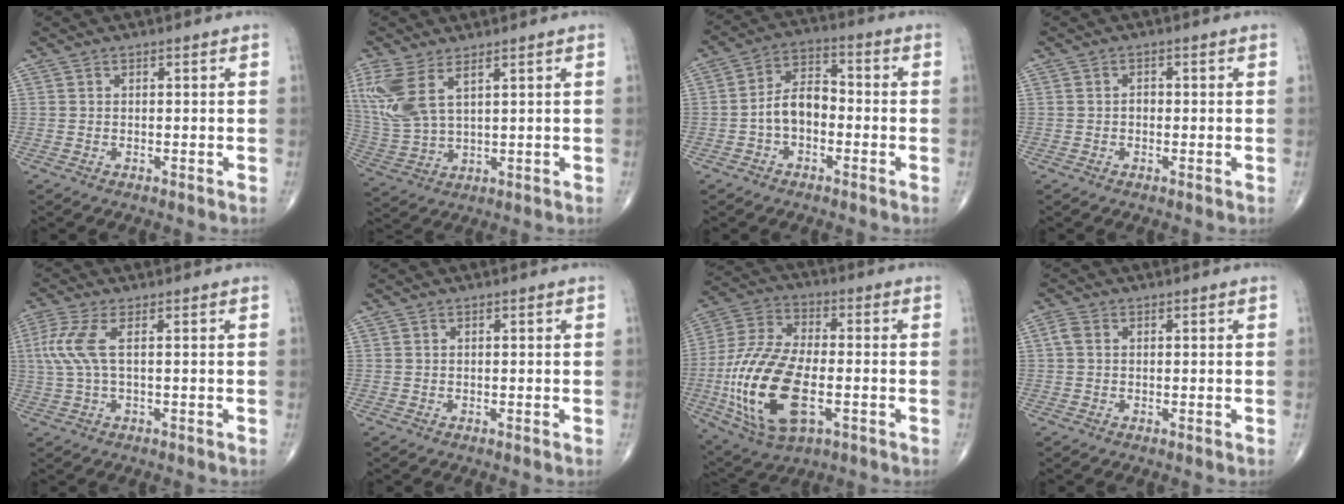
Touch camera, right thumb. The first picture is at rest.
{"total": 10.8, "force": [5.1, 4.6, 8.4], "torque": [-0.209, -0.013, 0.117]}
{"total": 7.6, "force": [-1.8, 4.8, 5.6], "torque": [-0.083, 0.037, -0.045]}
{"total": 1.0, "force": [-0.3, 0.8, 0.6], "torque": [0.001, 0.004, -0.009]}
{"total": 6.1, "force": [1.1, 1.8, 5.7], "torque": [-0.174, 0.012, 0.022]}
{"total": 0.0}
{"total": 21.4, "force": [-4.7, 10.6, 18.0], "torque": [-0.381, 0.007, -0.078]}
{"total": 1.9, "force": [0.3, 1.4, 1.2], "torque": [-0.026, 0.009, 0.005]}